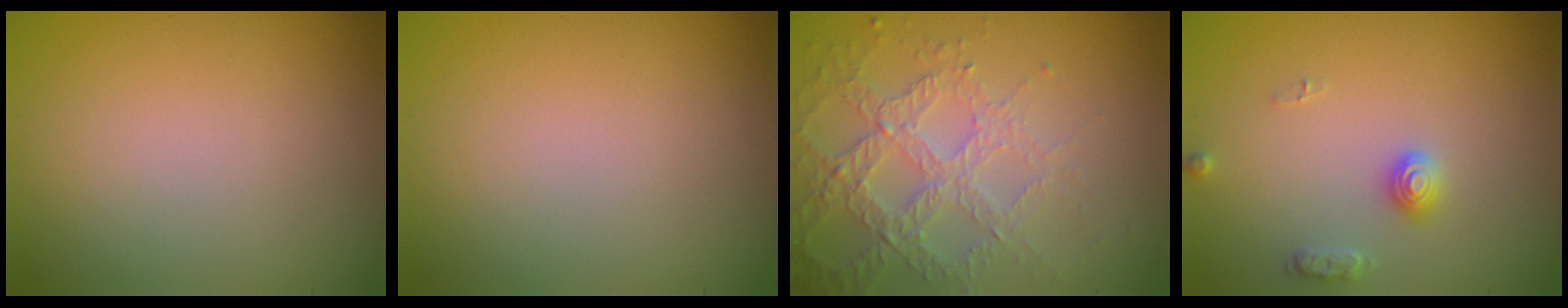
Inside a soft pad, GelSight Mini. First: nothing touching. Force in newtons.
{"total": 0.0}
{"total": 3.7, "press": 3.6, "slide": 0.5}
{"total": 2.0, "press": 2.0, "slide": 0.3}